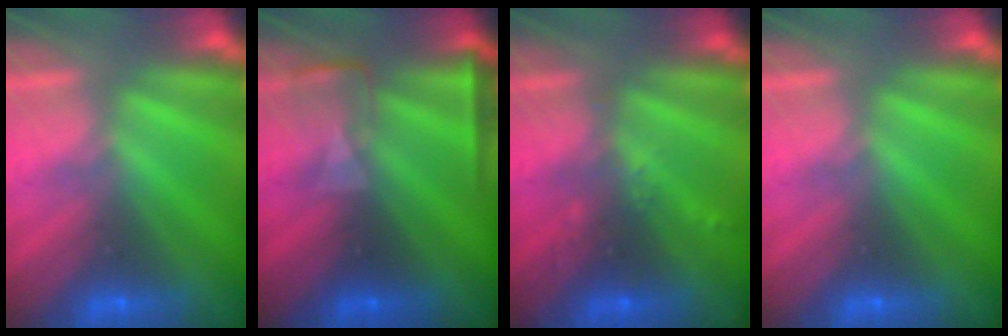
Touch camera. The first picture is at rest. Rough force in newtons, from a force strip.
{"total": 2.4}
{"total": 3.0}
{"total": 0.0}